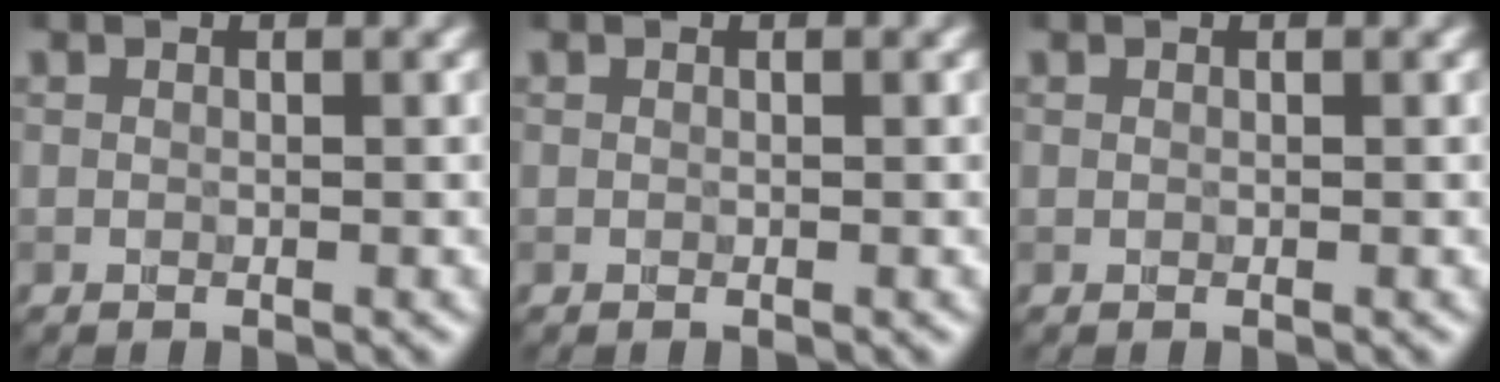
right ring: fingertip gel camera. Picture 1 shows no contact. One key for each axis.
{"total": 0.0}
{"total": 0.0}